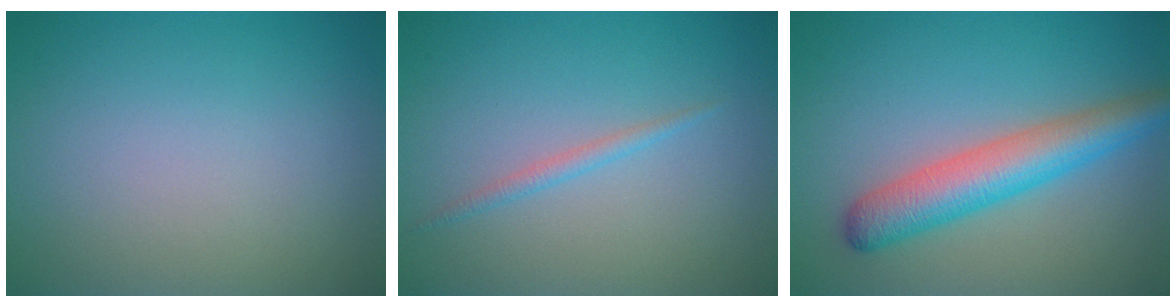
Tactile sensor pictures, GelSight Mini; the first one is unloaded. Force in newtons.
{"total": 1.0, "press": 1.0, "slide": 0.0}
{"total": 5.5, "press": 5.5, "slide": 0.1}